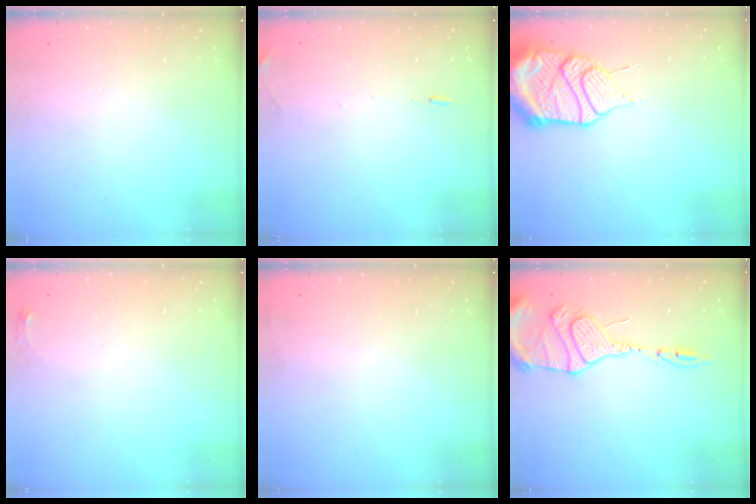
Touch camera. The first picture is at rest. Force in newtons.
{"total": 5.6, "press": 5.3, "slide": 1.8}
{"total": 16.9, "press": 16.3, "slide": 4.2}
{"total": 3.6, "press": 3.6, "slide": 0.5}
{"total": 2.9, "press": 2.4, "slide": 1.6}
{"total": 14.4, "press": 14.4, "slide": 1.5}